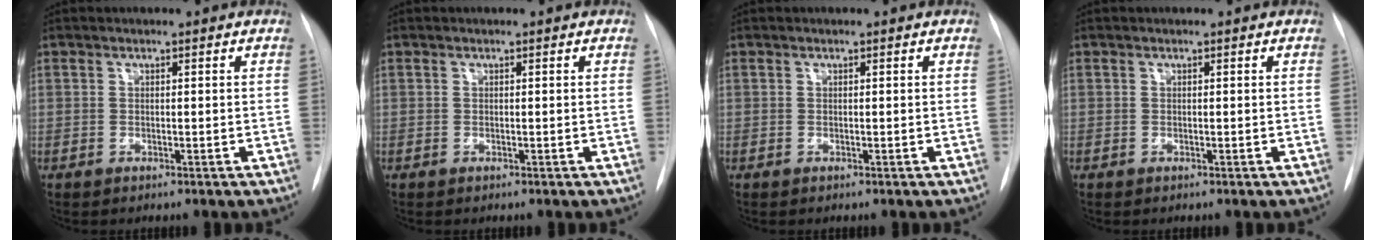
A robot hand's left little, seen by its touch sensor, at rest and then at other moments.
{"total": 0.0}
{"total": 0.0}
{"total": 0.0}